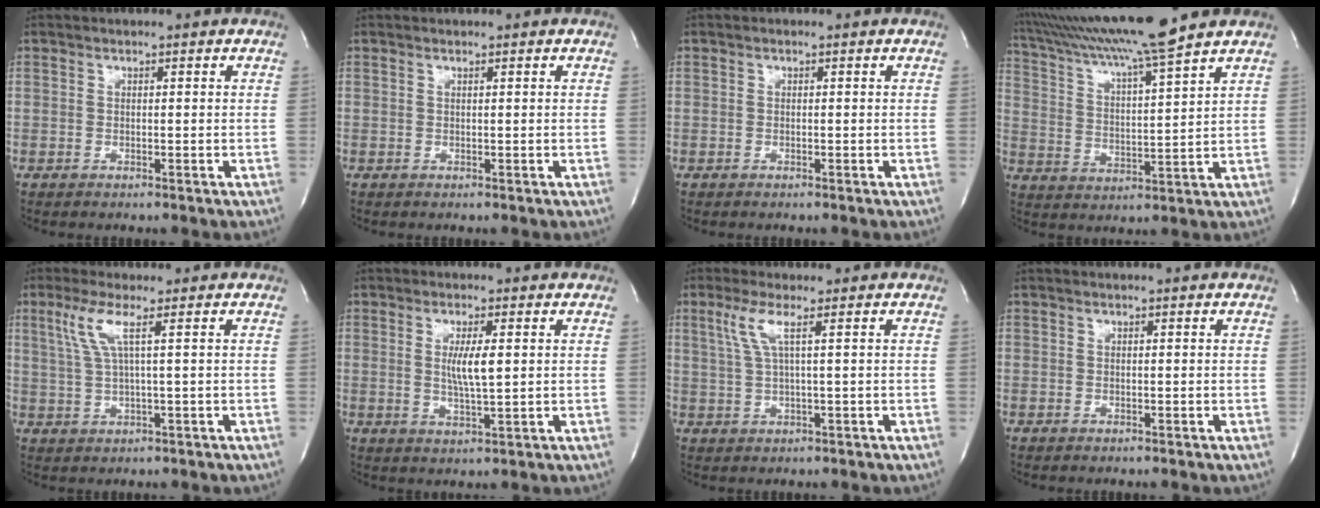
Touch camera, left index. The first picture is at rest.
{"total": 0.0}
{"total": 0.0}
{"total": 15.6, "force": [13.4, -1.7, 7.8], "torque": [-0.148, -0.004, 0.222]}
{"total": 4.5, "force": [1.7, -0.4, 4.1], "torque": [-0.093, 0.000, 0.038]}
{"total": 4.5, "force": [0.5, 0.2, 4.4], "torque": [-0.084, -0.014, 0.010]}
{"total": 3.7, "force": [1.4, -0.4, 3.4], "torque": [-0.083, -0.001, 0.034]}
{"total": 0.0}